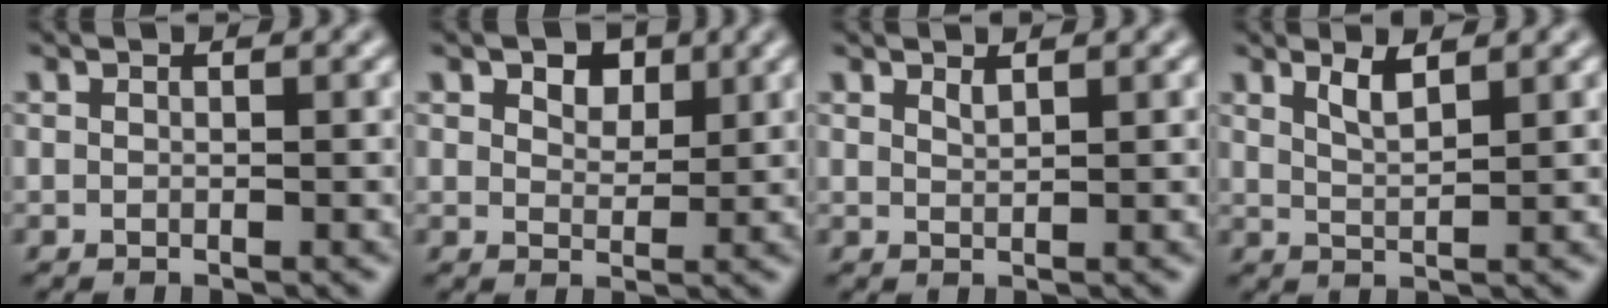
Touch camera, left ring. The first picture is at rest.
{"total": 3.2, "force": [1.8, 2.0, 1.8], "torque": [-0.026, 0.006, 0.013]}
{"total": 0.8, "force": [0.7, 0.1, 0.4], "torque": [-0.005, -0.002, 0.015]}
{"total": 2.1, "force": [1.4, 0.5, 1.5], "torque": [-0.028, -0.003, 0.028]}